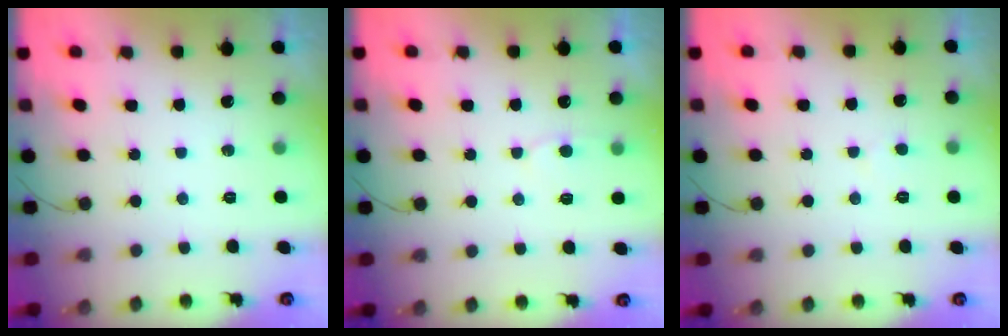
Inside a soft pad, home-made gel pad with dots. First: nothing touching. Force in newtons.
{"total": 4.2, "press": 4.2, "slide": 0.4}
{"total": 1.3, "press": 1.3, "slide": 0.1}